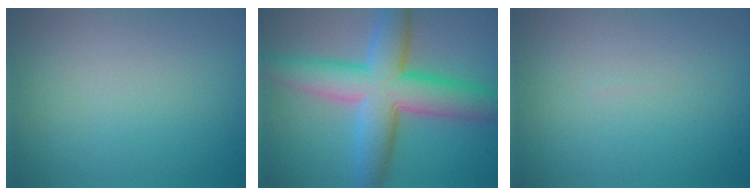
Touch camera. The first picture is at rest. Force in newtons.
{"total": 8.6, "press": 8.6, "slide": 0.3}
{"total": 0.0}